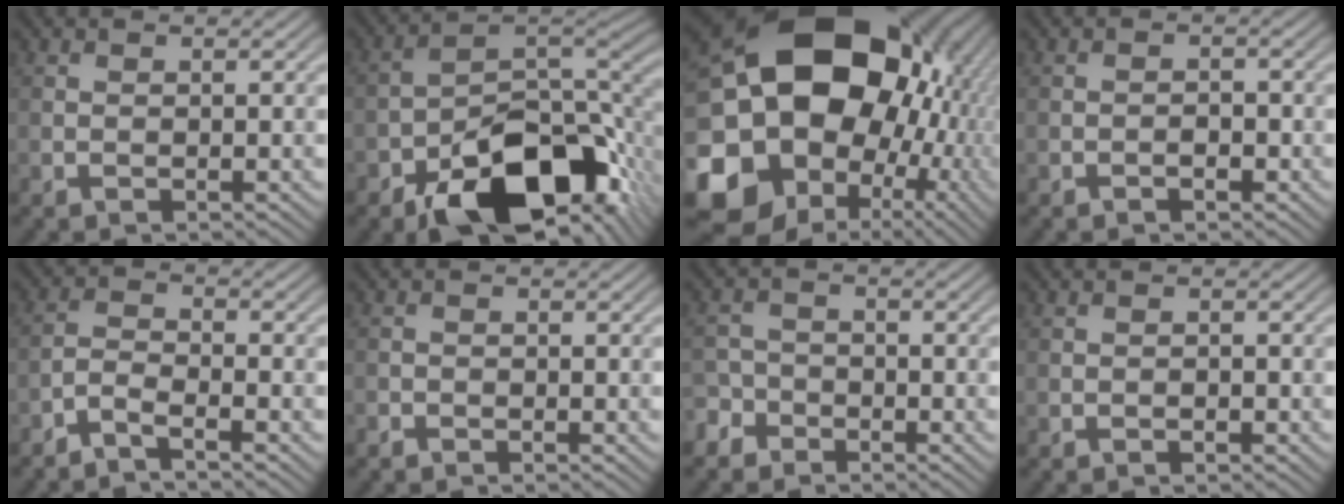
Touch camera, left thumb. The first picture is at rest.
{"total": 16.3, "force": [-8.7, 8.2, 11.0], "torque": [-0.167, -0.022, -0.148]}
{"total": 23.7, "force": [3.6, 19.5, 13.0], "torque": [-0.341, -0.036, 0.091]}
{"total": 1.4, "force": [-0.8, 0.7, 0.8], "torque": [-0.010, 0.002, -0.015]}
{"total": 3.0, "force": [-2.6, 0.5, 1.4], "torque": [-0.032, -0.002, -0.065]}
{"total": 1.0, "force": [-0.8, 0.6, 0.1], "torque": [-0.001, -0.002, -0.018]}
{"total": 3.7, "force": [-2.6, 2.5, 0.7], "torque": [-0.006, 0.000, -0.058]}
{"total": 0.7, "force": [-0.4, 0.3, 0.4], "torque": [-0.002, 0.001, -0.007]}